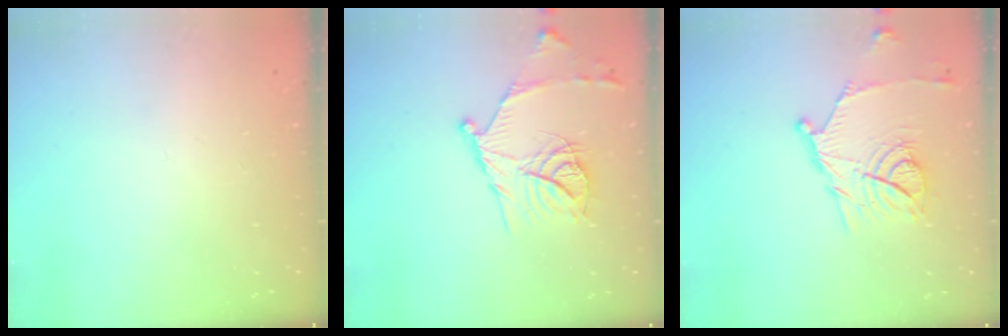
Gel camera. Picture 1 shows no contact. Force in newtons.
{"total": 16.5, "press": 16.5, "slide": 1.6}
{"total": 14.1, "press": 14.1, "slide": 0.2}